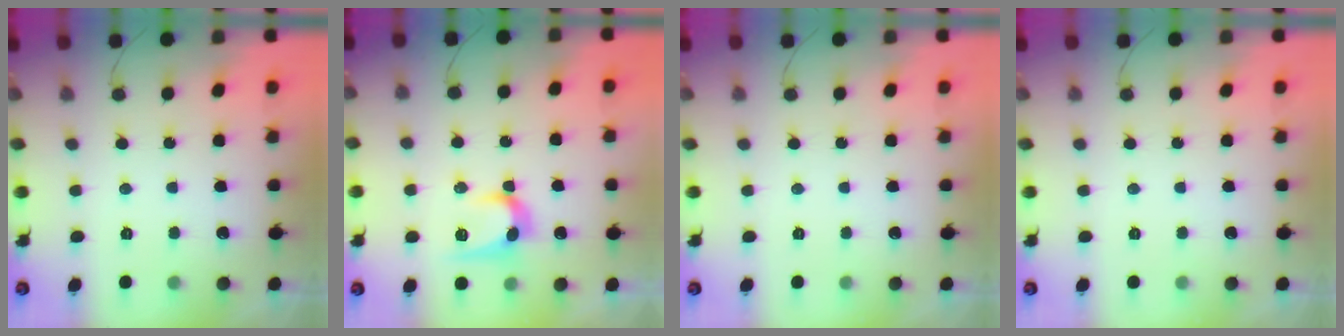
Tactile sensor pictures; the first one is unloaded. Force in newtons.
{"total": 10.3, "press": 10.2, "slide": 0.7}
{"total": 0.0}
{"total": 0.0}